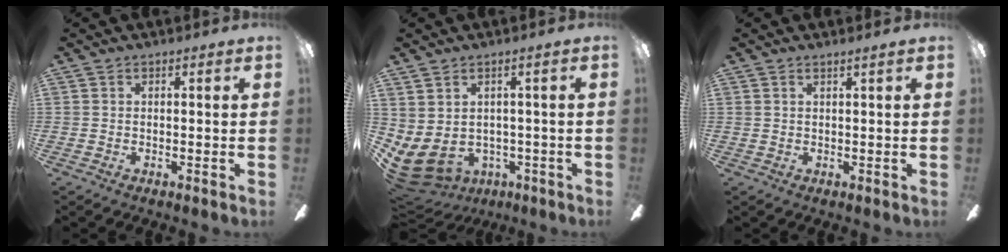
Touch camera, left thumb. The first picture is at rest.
{"total": 5.7, "force": [-1.0, 4.5, 3.4], "torque": [-0.107, -0.013, -0.017]}
{"total": 1.2, "force": [1.0, 0.0, 0.7], "torque": [-0.014, 0.001, 0.017]}